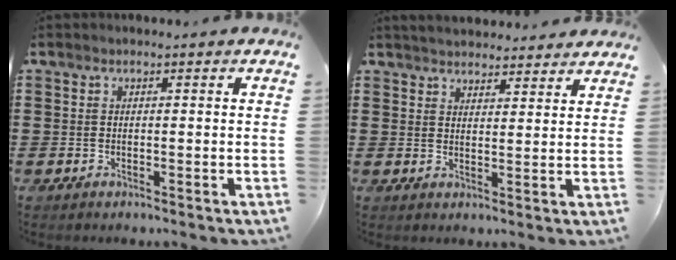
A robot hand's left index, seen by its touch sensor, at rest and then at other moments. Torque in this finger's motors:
{"motor_torque": [1.15, -0.99, 0.26, 0.06]}